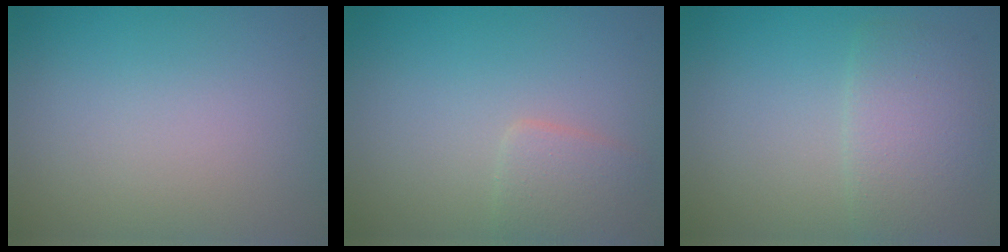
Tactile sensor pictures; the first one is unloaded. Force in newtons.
{"total": 2.1, "press": 2.1, "slide": 0.1}
{"total": 3.6, "press": 3.6, "slide": 0.2}